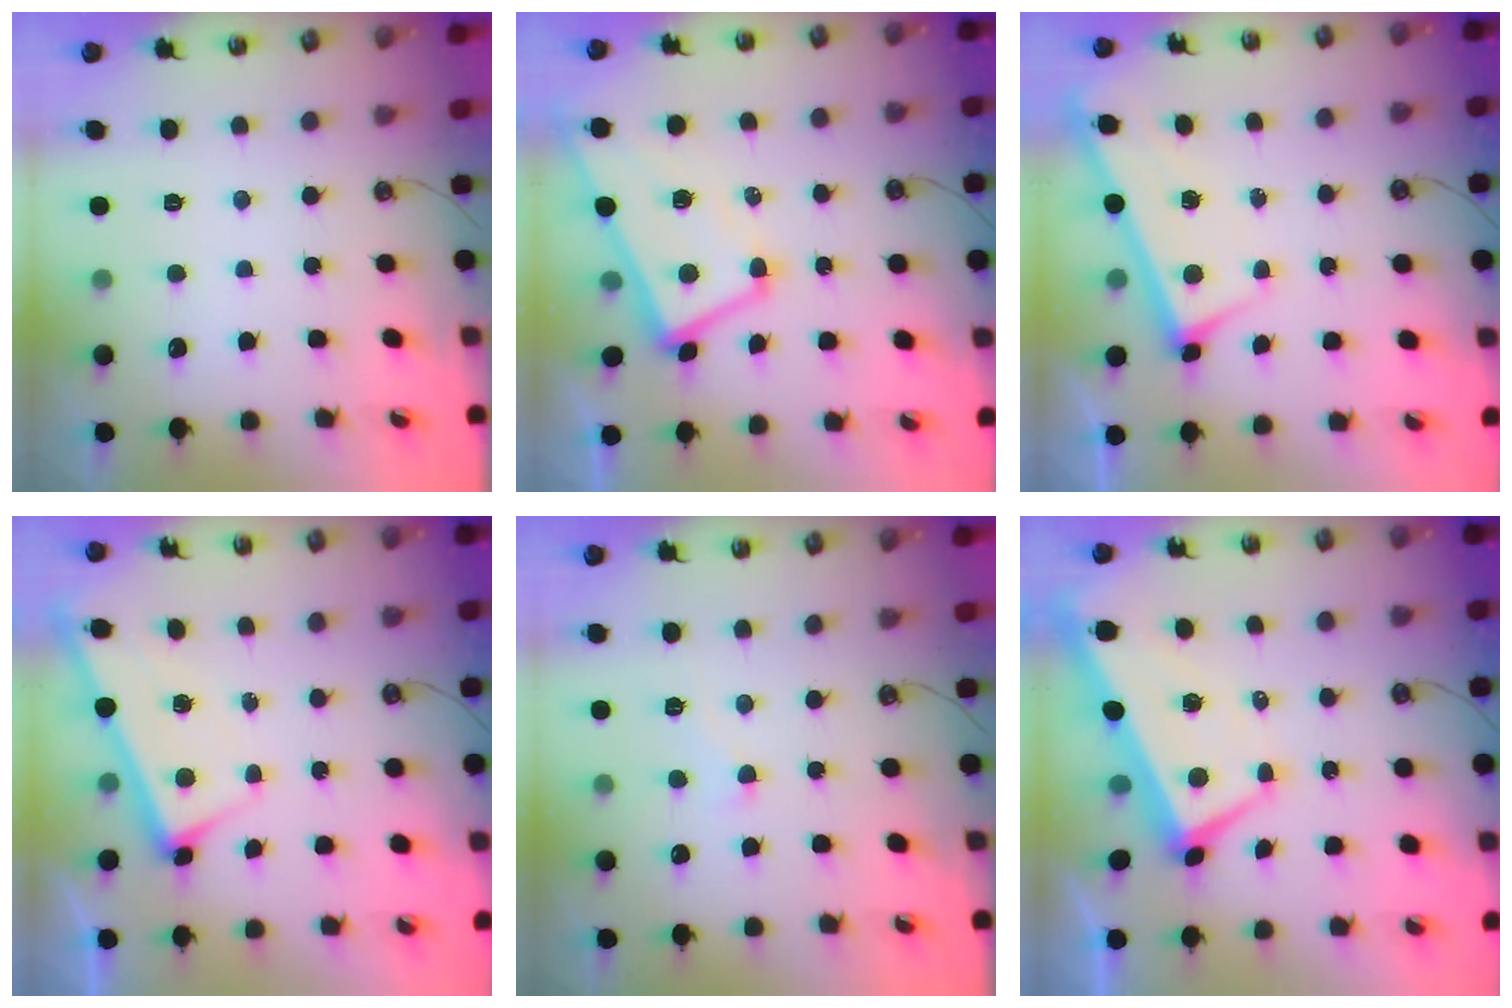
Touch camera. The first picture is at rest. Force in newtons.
{"total": 1.1, "press": 0.7, "slide": 0.9}
{"total": 2.9, "press": 2.9, "slide": 0.1}
{"total": 2.4, "press": 2.4, "slide": 0.1}
{"total": 3.7, "press": 3.6, "slide": 0.3}
{"total": 2.2, "press": 1.9, "slide": 1.1}